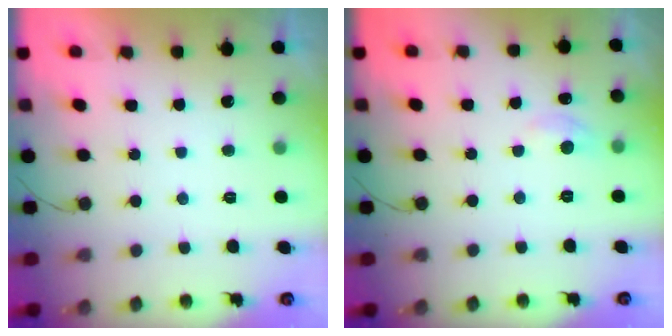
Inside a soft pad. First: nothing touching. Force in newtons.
{"total": 6.2, "press": 6.1, "slide": 0.9}